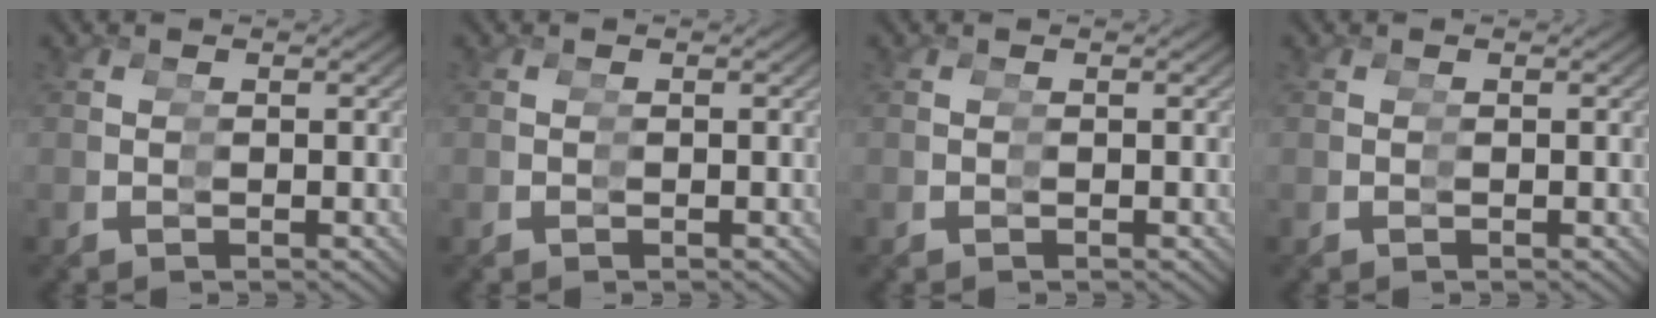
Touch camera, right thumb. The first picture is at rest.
{"total": 0.0}
{"total": 0.0}
{"total": 0.0}